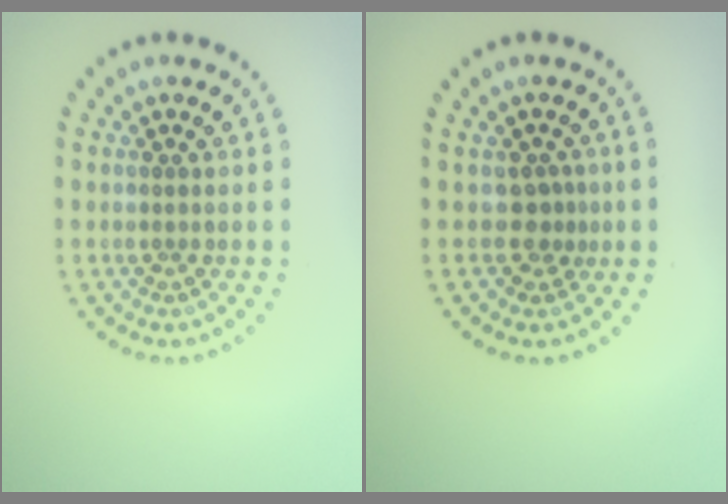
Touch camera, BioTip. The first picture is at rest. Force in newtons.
{"total": 1.7, "press": 1.2, "slide": 1.1}